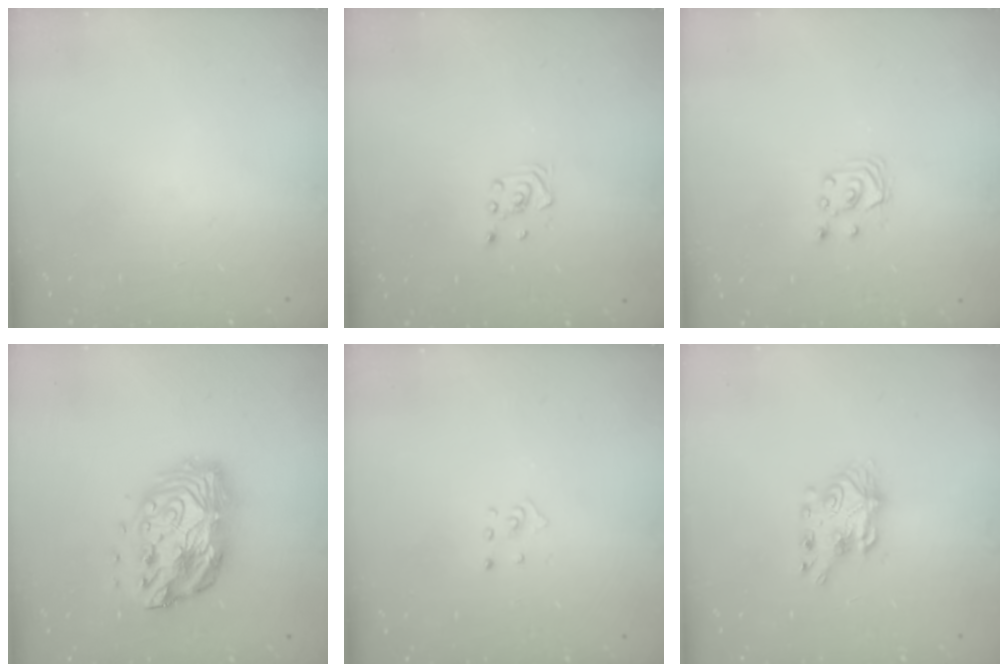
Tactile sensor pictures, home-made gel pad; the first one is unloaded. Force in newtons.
{"total": 2.6, "press": 2.4, "slide": 1.0}
{"total": 2.6, "press": 2.6, "slide": 0.3}
{"total": 15.7, "press": 15.6, "slide": 1.2}
{"total": 2.9, "press": 2.9, "slide": 0.3}
{"total": 7.4, "press": 7.3, "slide": 0.8}